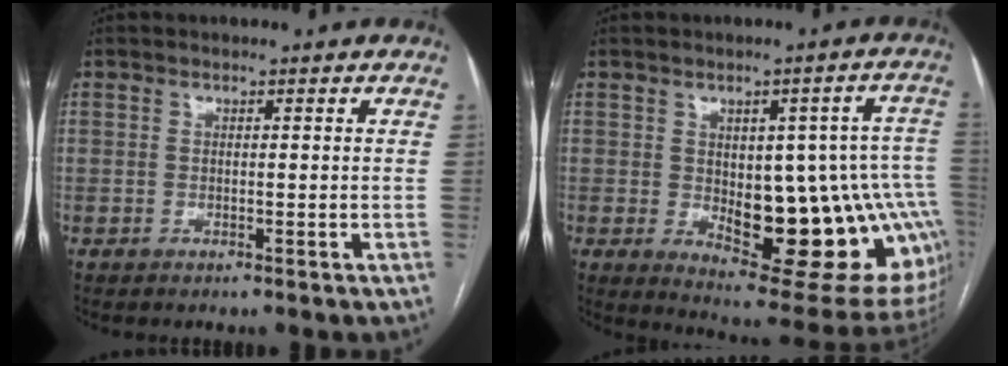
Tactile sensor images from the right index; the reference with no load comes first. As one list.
[{"total": 21.8, "force": [-2.6, 7.4, 20.3], "torque": [-0.191, 0.016, -0.007]}]